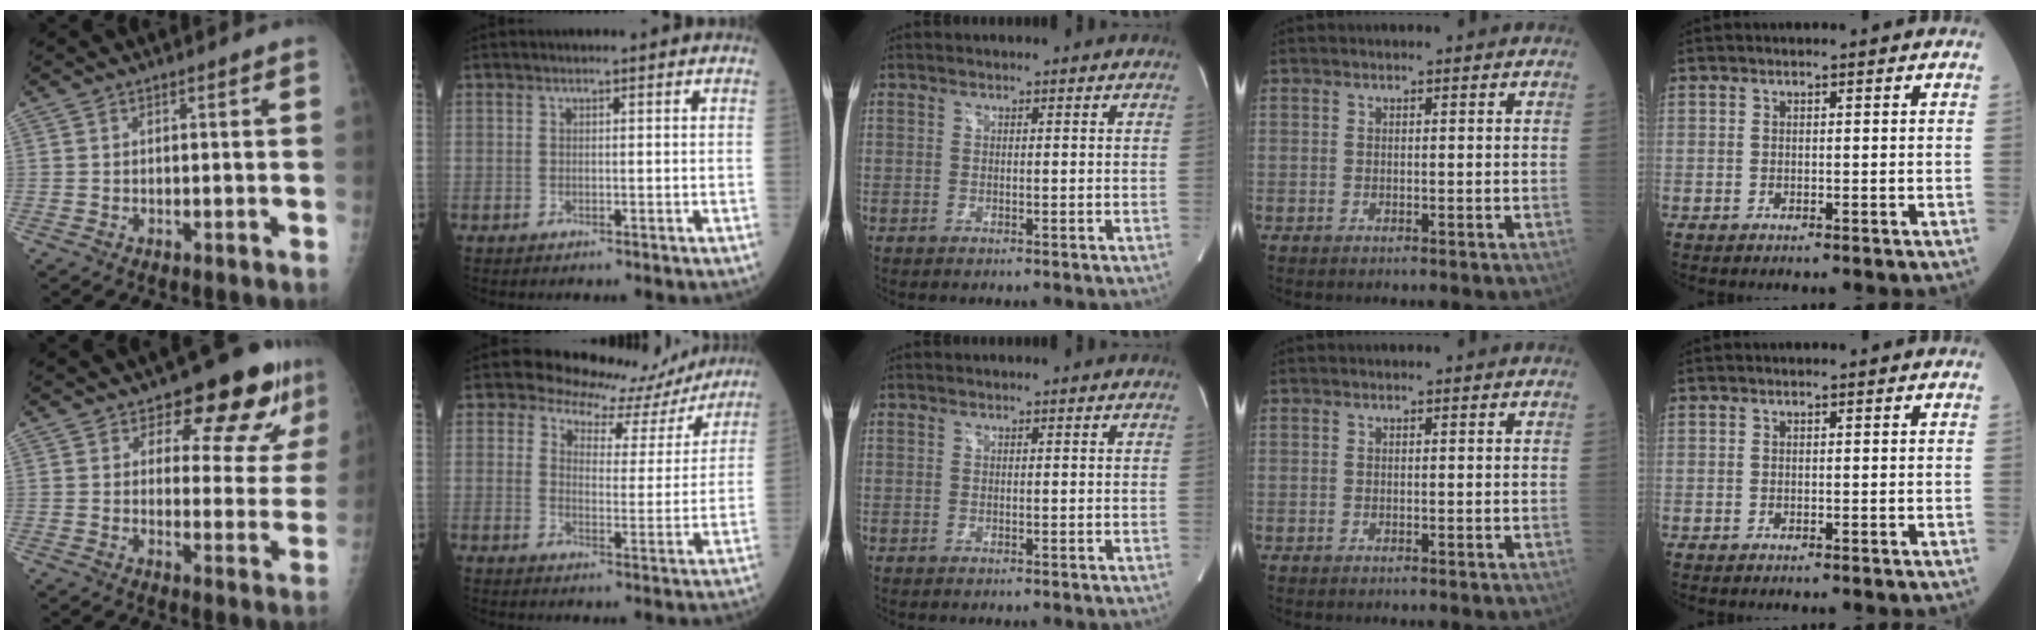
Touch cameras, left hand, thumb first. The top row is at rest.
{"thumb": {"total": 13.7, "force": [9.2, 6.2, 8.1], "torque": [-0.053, -0.056, 0.108]}, "index": {"total": 9.9, "force": [9.1, 3.8, 0.8], "torque": [-0.003, -0.015, 0.103]}}